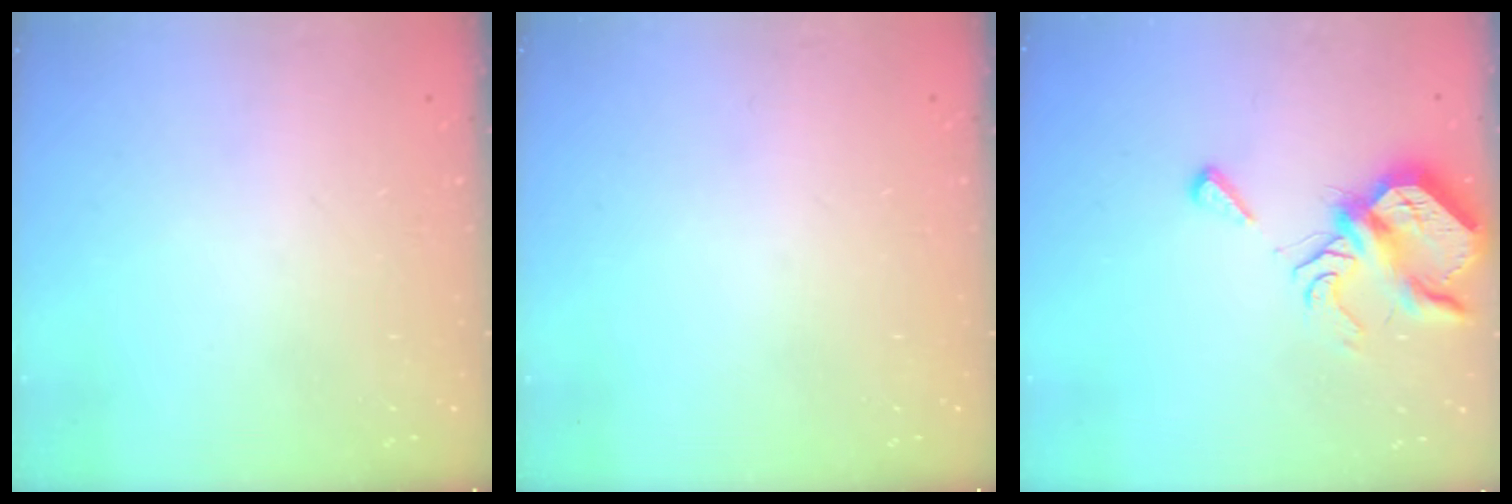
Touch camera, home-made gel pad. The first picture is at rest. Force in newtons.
{"total": 0.0}
{"total": 6.9, "press": 6.8, "slide": 1.0}